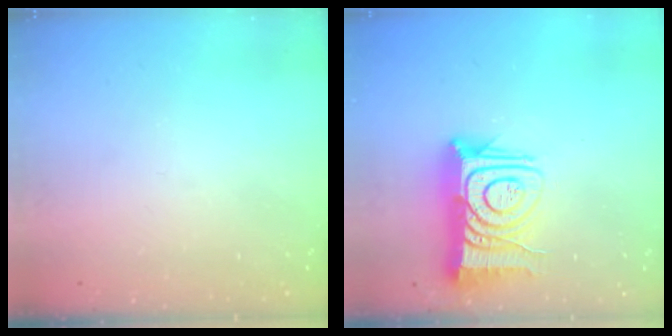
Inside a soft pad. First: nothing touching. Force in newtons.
{"total": 15.9, "press": 15.8, "slide": 1.6}